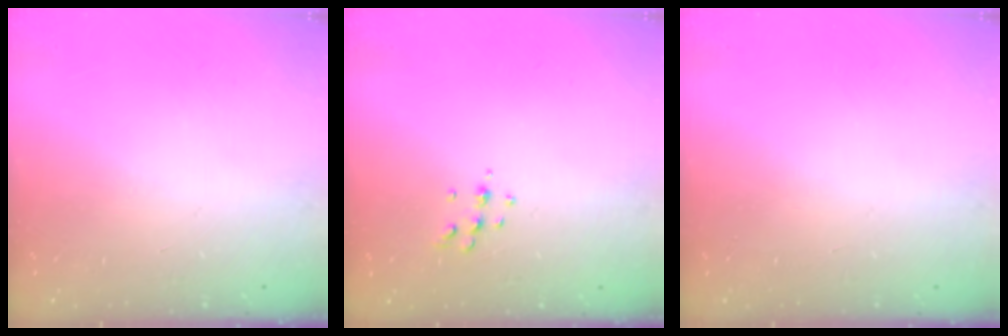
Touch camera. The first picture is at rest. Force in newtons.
{"total": 5.7, "press": 5.6, "slide": 1.0}
{"total": 0.0}